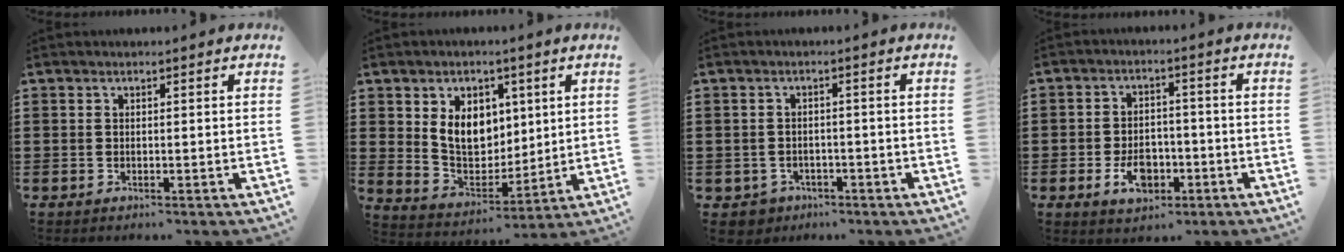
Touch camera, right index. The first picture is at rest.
{"total": 8.3, "force": [2.3, 6.4, 4.8], "torque": [-0.107, 0.010, 0.041]}
{"total": 2.0, "force": [-1.7, 1.1, -0.1], "torque": [-0.006, 0.004, -0.038]}
{"total": 5.3, "force": [-2.0, 3.6, 3.4], "torque": [-0.049, 0.002, -0.040]}